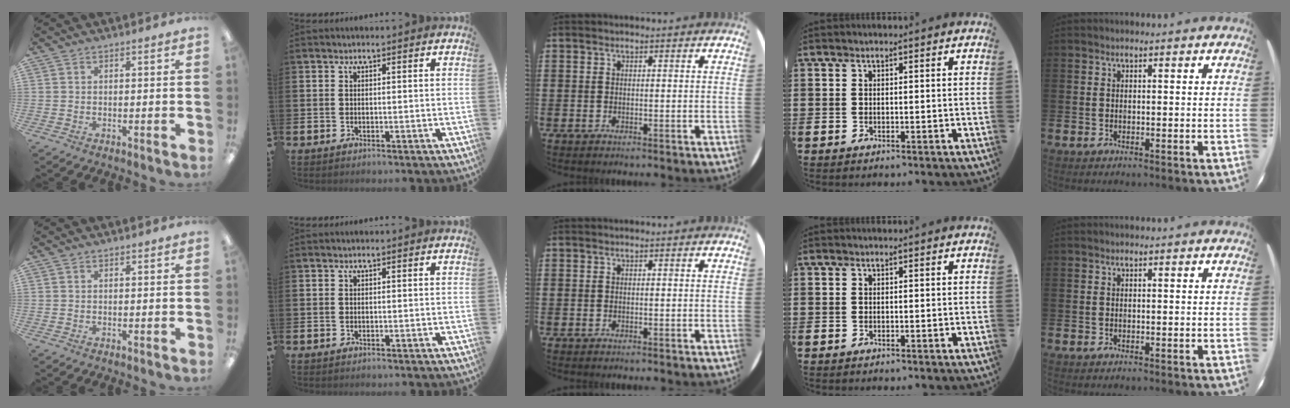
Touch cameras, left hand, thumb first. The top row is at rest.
{}